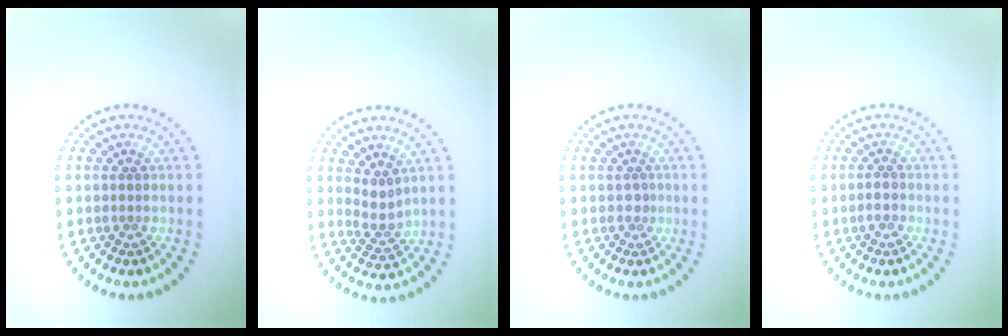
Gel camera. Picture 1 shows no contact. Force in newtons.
{"total": 2.0, "press": 1.6, "slide": 1.2}
{"total": 0.8, "press": 0.6, "slide": 0.6}
{"total": 1.0, "press": 0.9, "slide": 0.5}